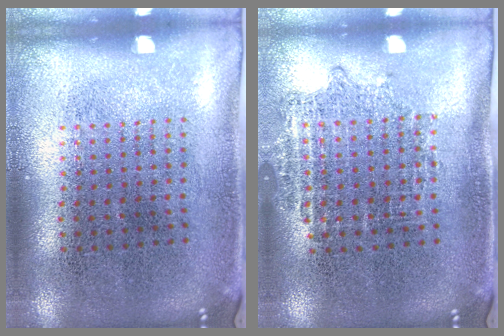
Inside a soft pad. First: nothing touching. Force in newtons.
{"total": 0.9, "press": 0.9, "slide": 0.2}